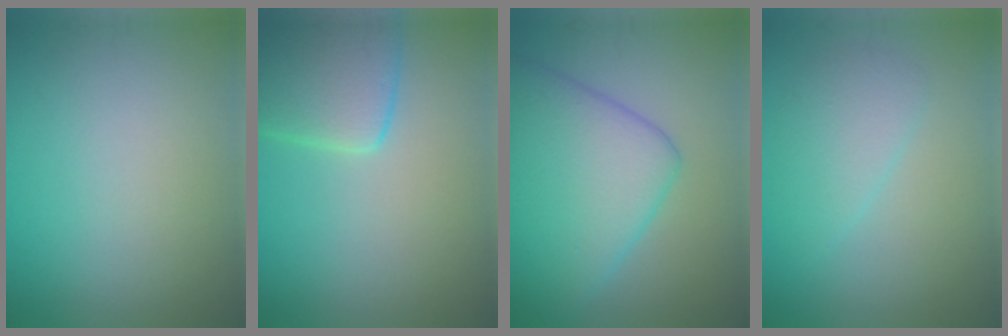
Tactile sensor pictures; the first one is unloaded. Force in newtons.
{"total": 5.5, "press": 5.5, "slide": 0.2}
{"total": 9.8, "press": 9.8, "slide": 0.4}
{"total": 2.9, "press": 2.9, "slide": 0.2}